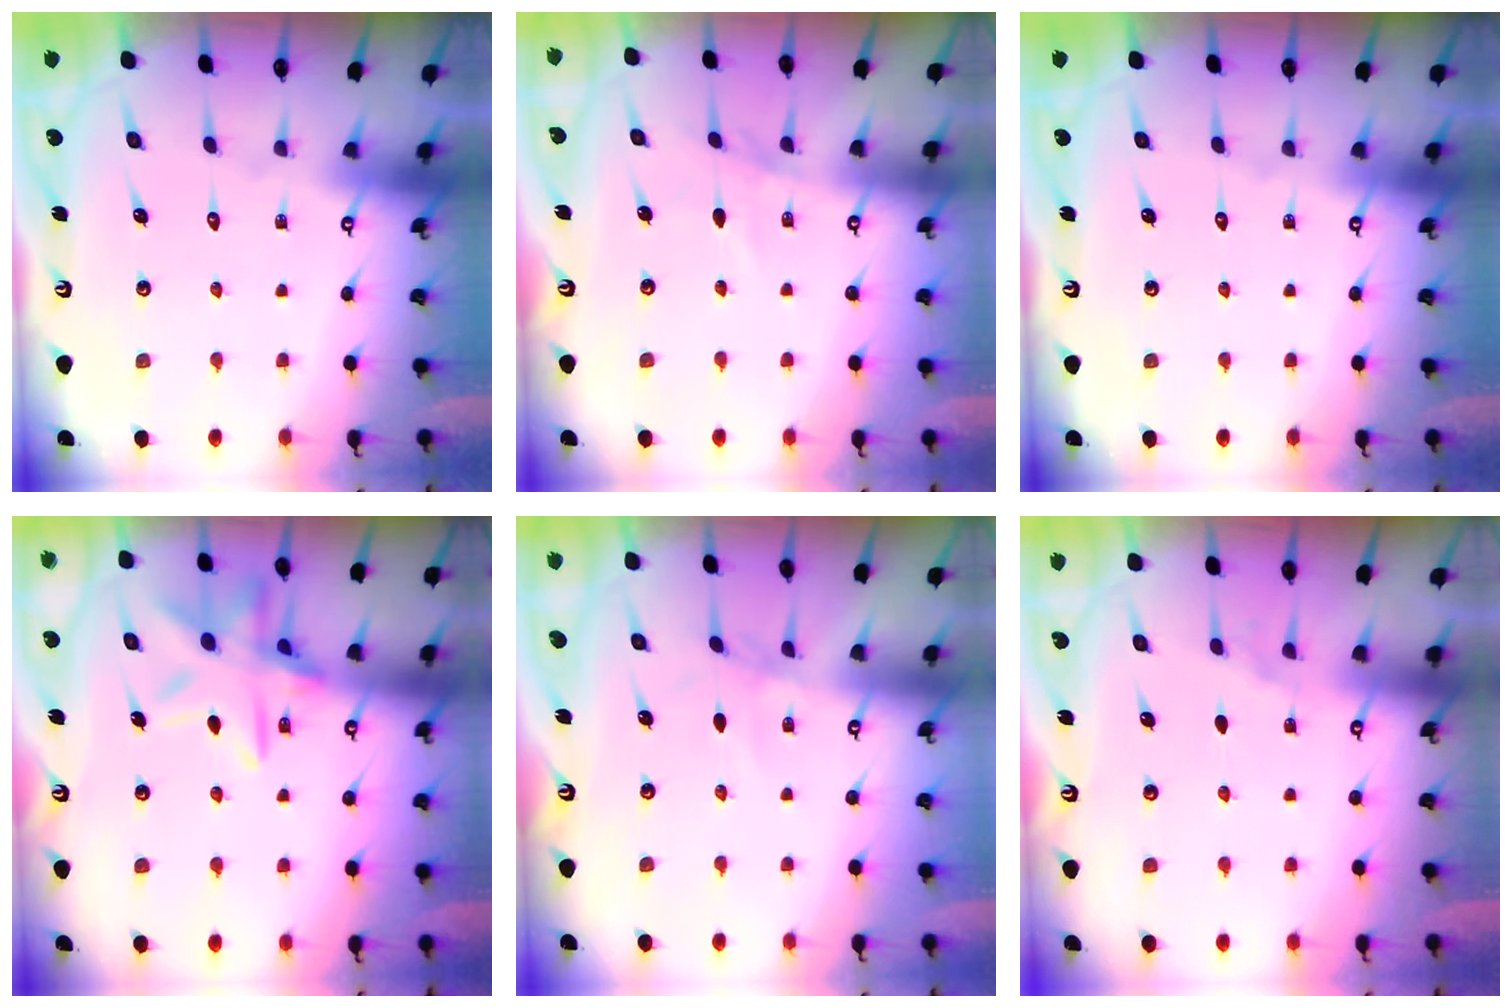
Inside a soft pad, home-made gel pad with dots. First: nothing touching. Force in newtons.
{"total": 2.9, "press": 2.8, "slide": 0.4}
{"total": 0.0}
{"total": 14.8, "press": 14.7, "slide": 1.0}
{"total": 1.6, "press": 1.6, "slide": 0.3}
{"total": 2.5, "press": 2.0, "slide": 1.6}